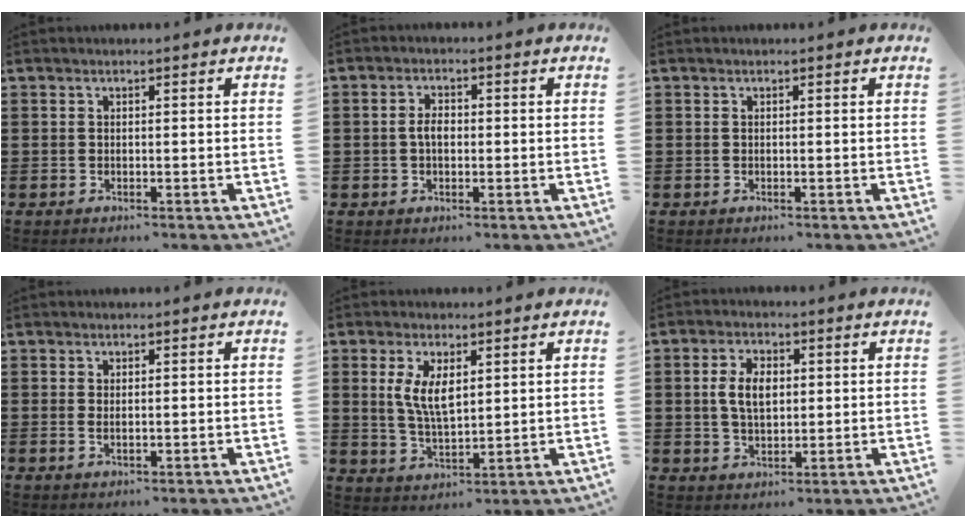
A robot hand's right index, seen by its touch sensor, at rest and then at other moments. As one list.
[{"total": 2.6, "force": [-0.2, 1.4, 2.2], "torque": [-0.050, 0.001, -0.006]}, {"total": 0.0}, {"total": 1.3, "force": [0.2, 0.5, 1.2], "torque": [-0.024, 0.004, 0.002]}, {"total": 6.0, "force": [1.7, 2.6, 5.2], "torque": [-0.107, 0.005, 0.029]}, {"total": 5.6, "force": [0.6, 3.2, 4.5], "torque": [-0.100, 0.004, 0.003]}]